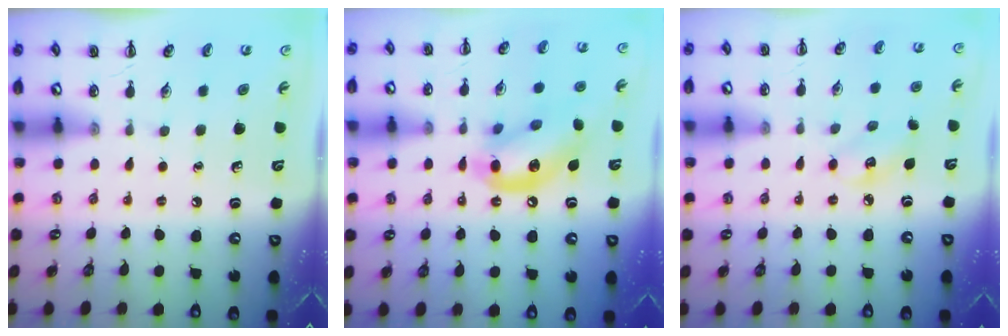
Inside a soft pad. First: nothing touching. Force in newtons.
{"total": 13.5, "press": 13.1, "slide": 3.0}
{"total": 4.4, "press": 4.3, "slide": 0.9}